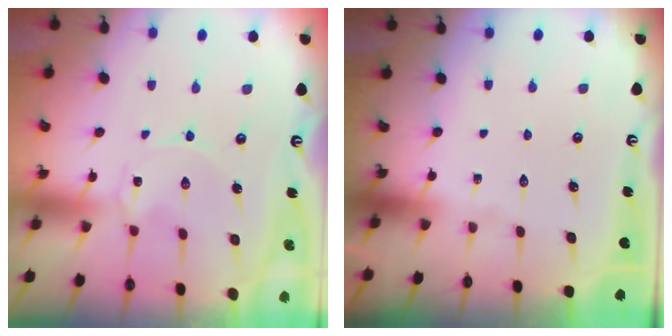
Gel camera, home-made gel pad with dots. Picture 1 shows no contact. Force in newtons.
{"total": 0.0}